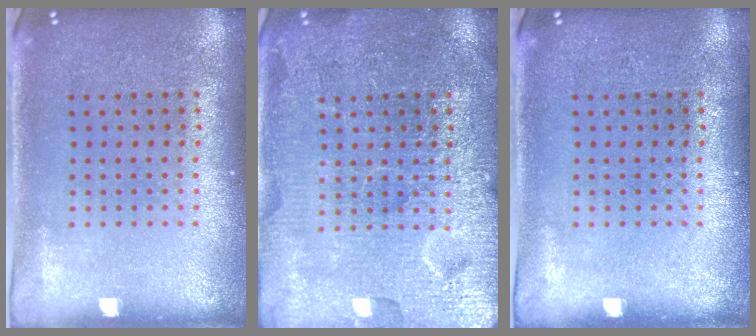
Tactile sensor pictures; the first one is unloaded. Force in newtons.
{"total": 4.4, "press": 4.4, "slide": 0.6}
{"total": 0.0}